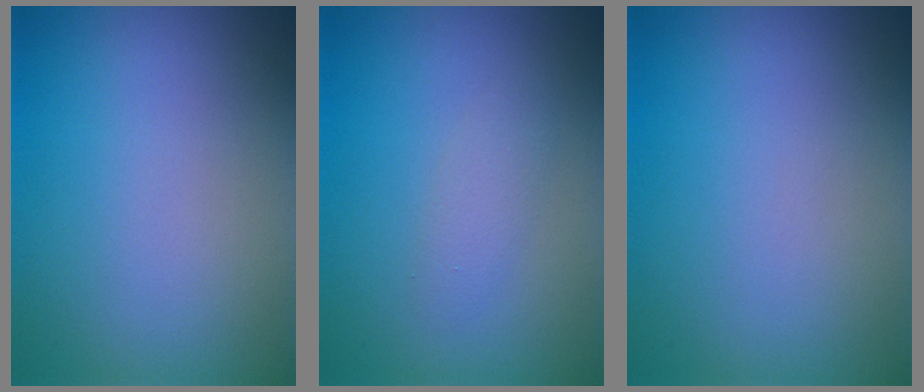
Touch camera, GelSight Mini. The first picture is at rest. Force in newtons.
{"total": 1.4, "press": 1.4, "slide": 0.1}
{"total": 0.0}